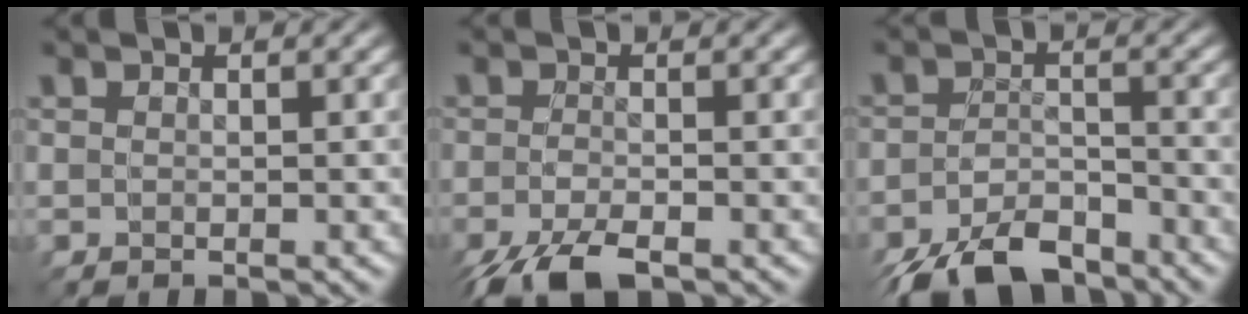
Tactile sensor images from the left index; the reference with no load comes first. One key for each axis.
{"total": 3.8, "fx": -3.7, "fy": -0.9, "fz": 0.0, "tx": -0.009, "ty": -0.014, "tz": -0.053}
{"total": 6.5, "fx": -6.3, "fy": 1.5, "fz": 0.2, "tx": -0.020, "ty": -0.028, "tz": -0.092}